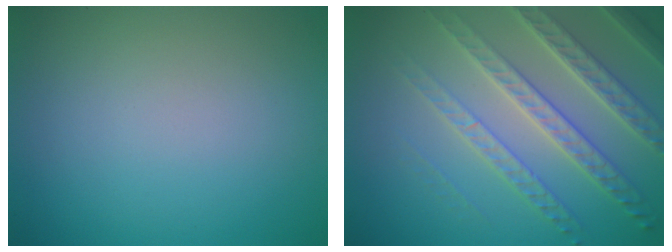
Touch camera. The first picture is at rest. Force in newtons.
{"total": 6.8, "press": 4.9, "slide": 4.7}